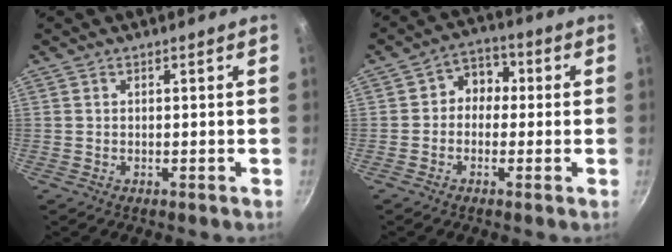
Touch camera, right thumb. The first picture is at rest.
{"total": 5.9, "force": [0.0, 4.9, 3.2], "torque": [-0.006, 0.018, -0.017]}